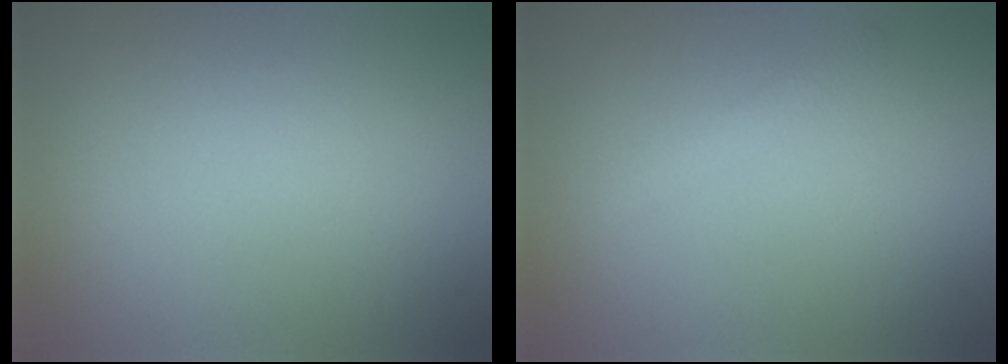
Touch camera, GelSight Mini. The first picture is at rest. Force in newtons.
{"total": 1.1, "press": 1.1, "slide": 0.2}